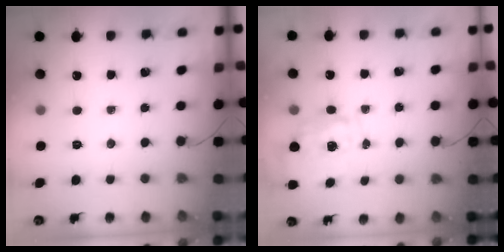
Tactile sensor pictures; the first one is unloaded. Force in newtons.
{"total": 1.6, "press": 1.5, "slide": 0.5}